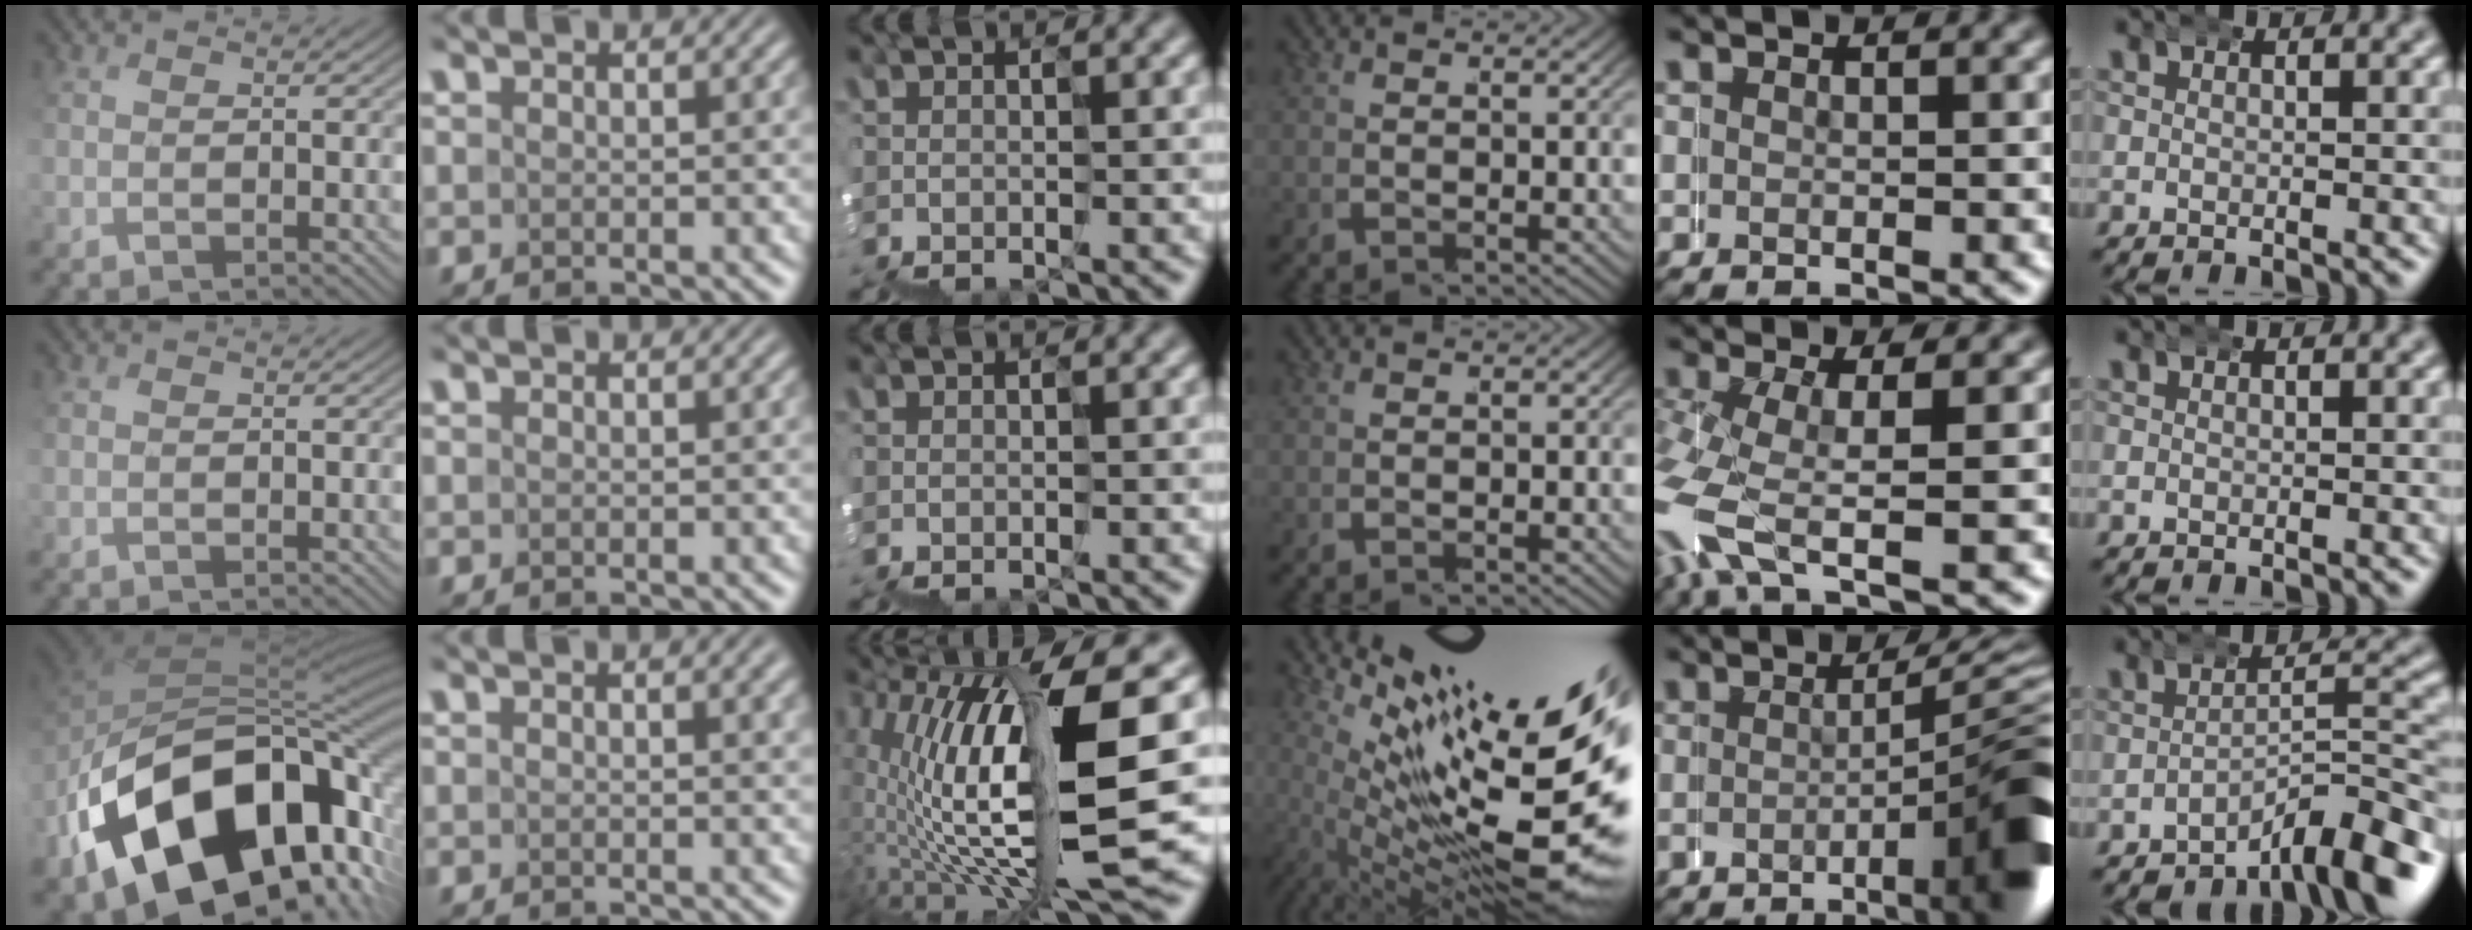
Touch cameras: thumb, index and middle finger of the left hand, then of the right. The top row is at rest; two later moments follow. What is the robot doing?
{"motion": "wrap", "object": "duck tape"}